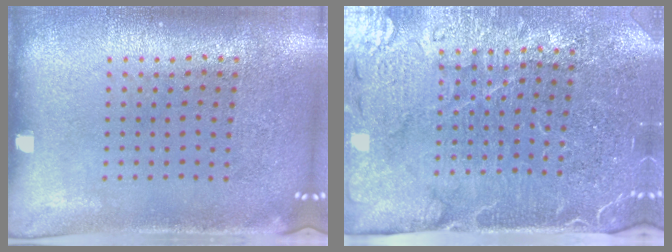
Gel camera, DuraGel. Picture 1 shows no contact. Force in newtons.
{"total": 4.5, "press": 4.2, "slide": 1.7}